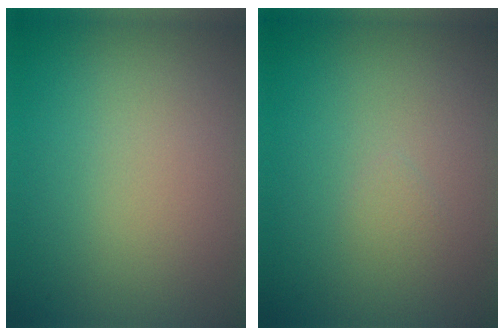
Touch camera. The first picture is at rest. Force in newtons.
{"total": 0.6, "press": 0.6, "slide": 0.1}